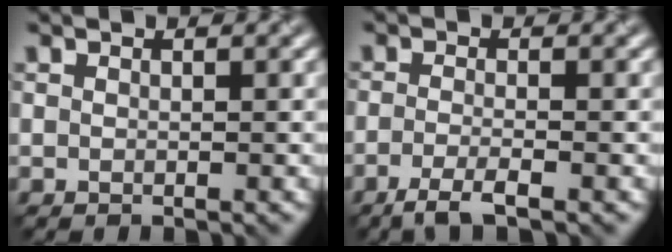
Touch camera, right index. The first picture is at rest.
{"total": 2.7, "force": [-1.7, 0.5, 2.1], "torque": [-0.038, -0.005, -0.041]}